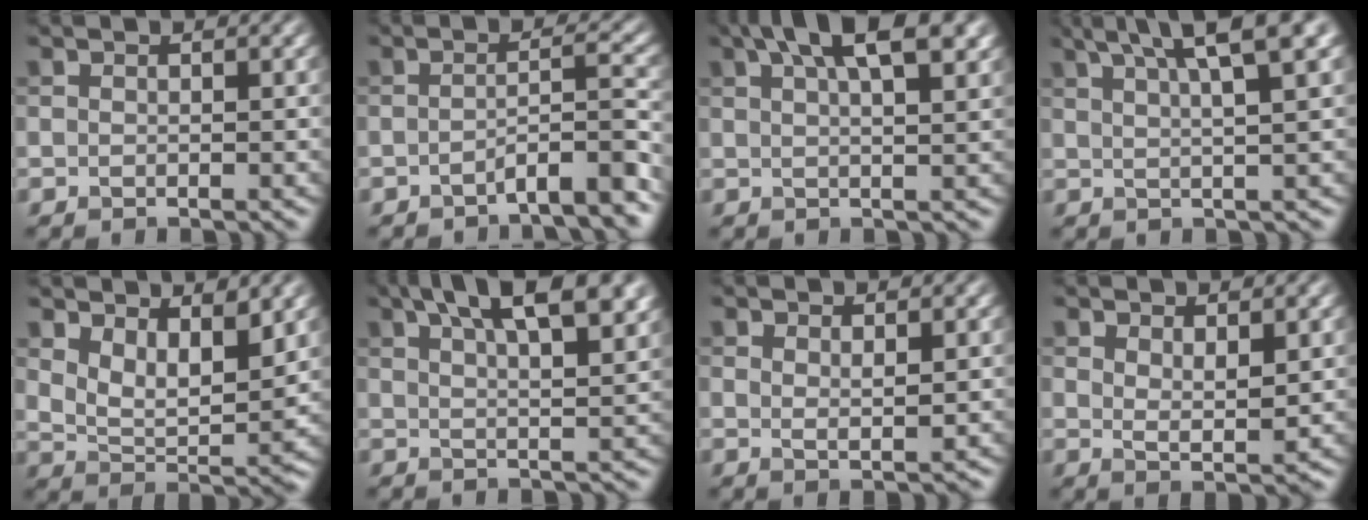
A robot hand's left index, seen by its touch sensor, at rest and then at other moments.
{"total": 4.4, "force": [-2.8, 0.6, 3.4], "torque": [-0.040, 0.016, -0.059]}
{"total": 8.2, "force": [4.3, 2.7, 6.4], "torque": [-0.070, 0.029, 0.050]}
{"total": 7.1, "force": [4.1, 1.5, 5.6], "torque": [-0.058, 0.025, 0.052]}
{"total": 5.3, "force": [3.0, 2.4, 3.7], "torque": [-0.066, -0.017, 0.055]}
{"total": 10.5, "force": [5.9, 3.8, 7.9], "torque": [-0.088, 0.035, 0.069]}
{"total": 1.4, "force": [0.7, 0.3, 1.2], "torque": [-0.020, -0.004, 0.013]}
{"total": 2.4, "force": [1.3, 0.6, 1.9], "torque": [-0.031, -0.009, 0.026]}